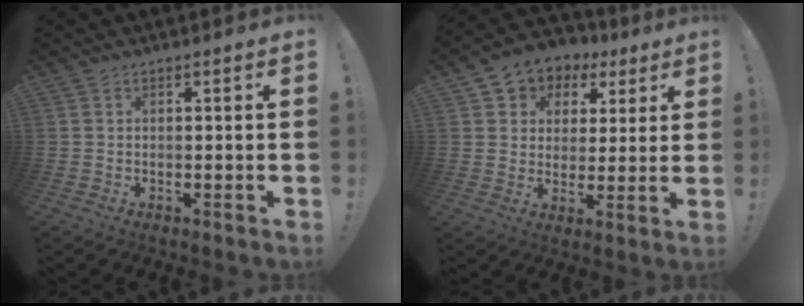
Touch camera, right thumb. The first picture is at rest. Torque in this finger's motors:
{"motor_torque": [0.96, 1.15, 0.39, -0.05, 0.03]}